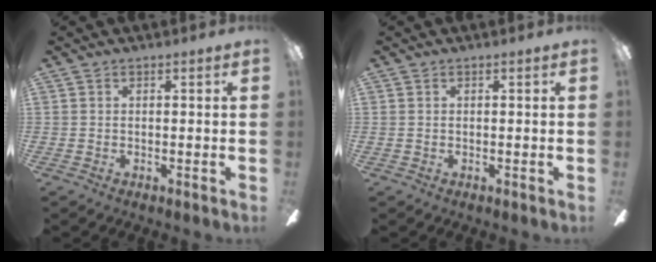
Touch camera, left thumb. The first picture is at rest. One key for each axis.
{"total": 0.0}